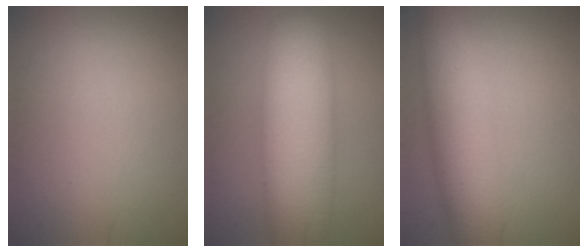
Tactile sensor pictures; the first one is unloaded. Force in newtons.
{"total": 10.0, "press": 10.0, "slide": 0.1}
{"total": 6.1, "press": 6.1, "slide": 0.1}